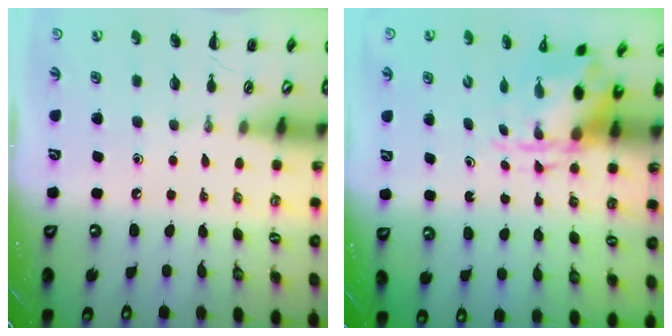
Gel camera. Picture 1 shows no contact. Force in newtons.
{"total": 3.8, "press": 3.7, "slide": 0.9}